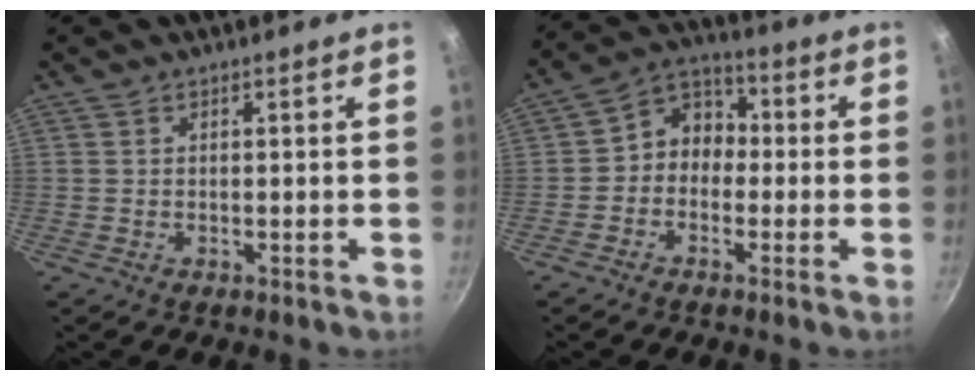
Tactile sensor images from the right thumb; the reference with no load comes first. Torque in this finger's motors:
{"motor_torque": [0.07, 0.12, -0.01, 0.06, 0.01]}